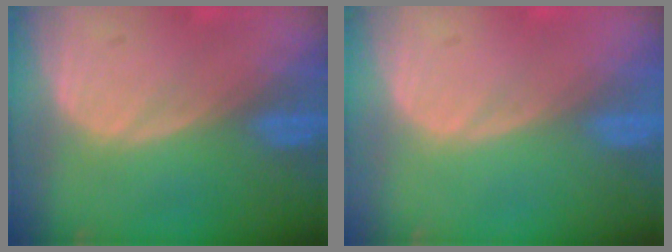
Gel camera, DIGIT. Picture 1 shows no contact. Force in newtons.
{"total": 0.0}